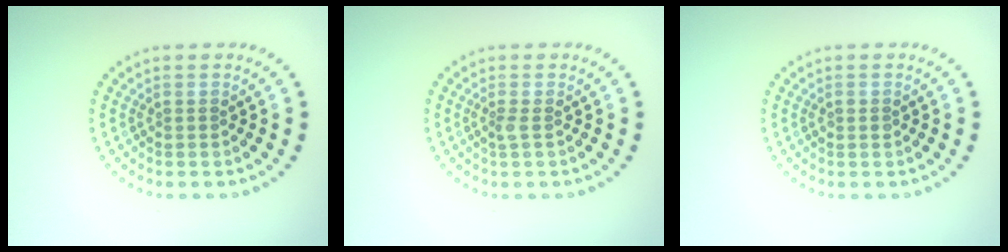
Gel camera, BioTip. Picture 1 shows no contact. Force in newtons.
{"total": 0.7, "press": 0.5, "slide": 0.5}
{"total": 1.0, "press": 1.0, "slide": 0.1}